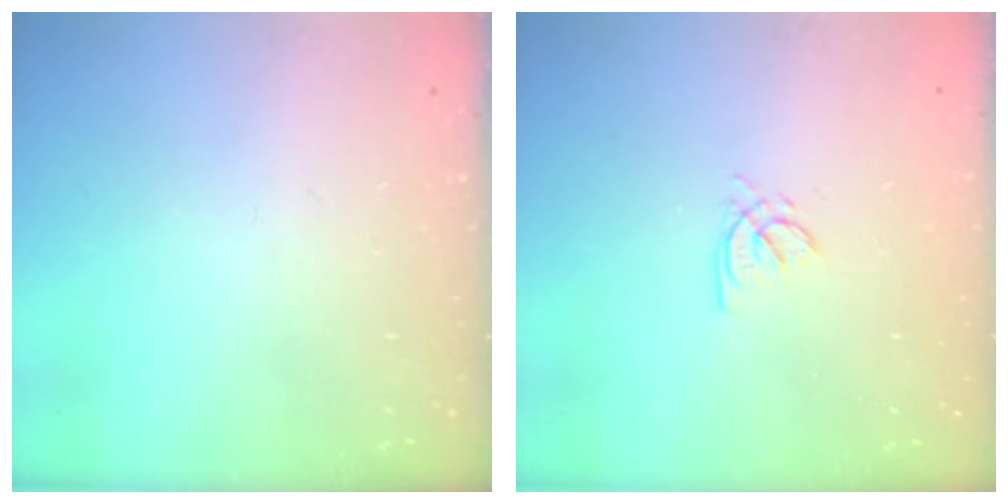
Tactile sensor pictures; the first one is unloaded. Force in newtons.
{"total": 1.5, "press": 1.5, "slide": 0.2}